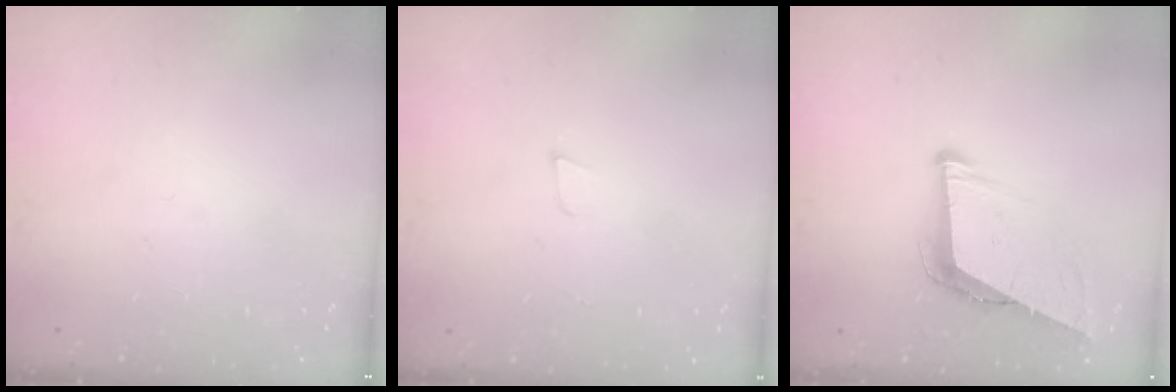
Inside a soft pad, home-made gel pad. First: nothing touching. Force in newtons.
{"total": 3.3, "press": 2.0, "slide": 2.6}
{"total": 9.3, "press": 8.9, "slide": 2.7}